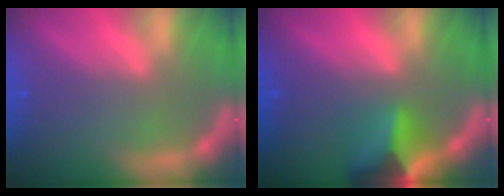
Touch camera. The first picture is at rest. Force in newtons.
{"total": 6.4}